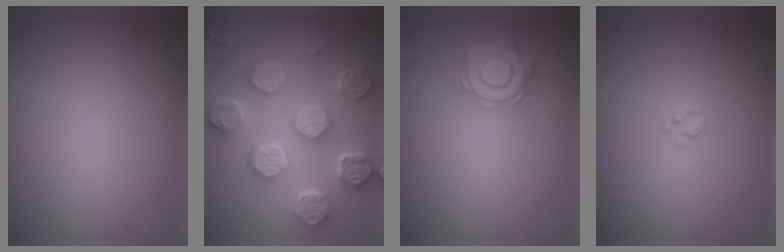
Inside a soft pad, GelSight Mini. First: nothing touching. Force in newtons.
{"total": 7.4, "press": 6.6, "slide": 3.4}
{"total": 4.2, "press": 3.4, "slide": 2.5}
{"total": 0.7, "press": 0.6, "slide": 0.1}